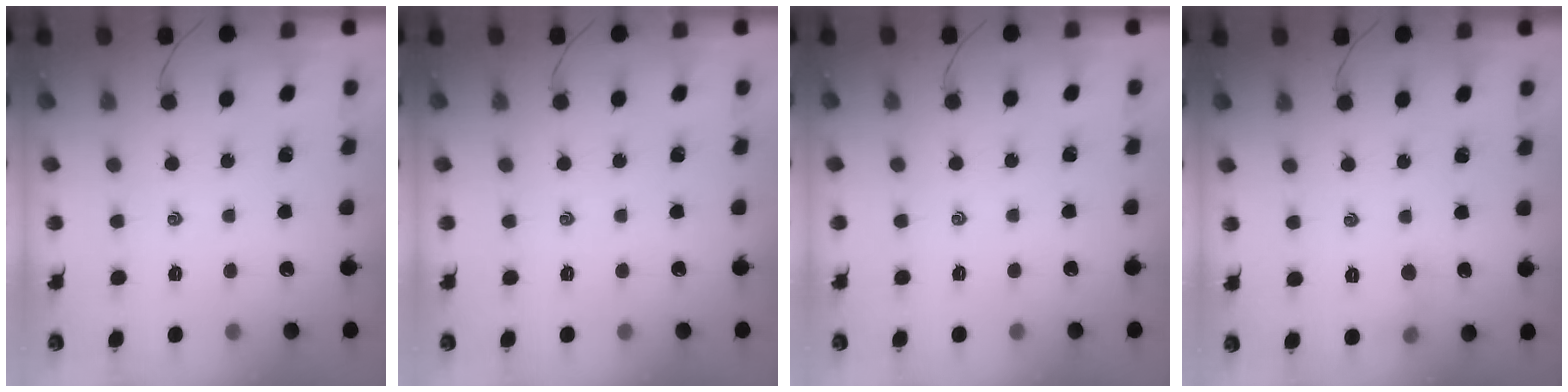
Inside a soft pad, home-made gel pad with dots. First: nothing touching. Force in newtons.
{"total": 0.0}
{"total": 1.1, "press": 0.9, "slide": 0.5}
{"total": 4.1, "press": 3.8, "slide": 1.4}